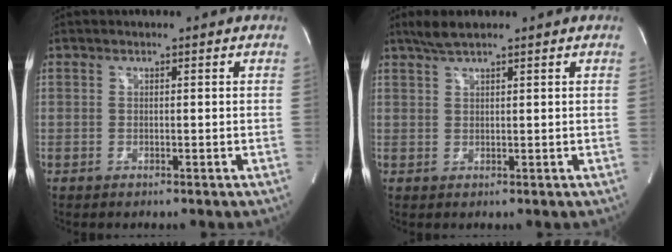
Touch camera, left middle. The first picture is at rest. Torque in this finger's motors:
{"motor_torque": [0.22, -0.09, -0.04, 0.02]}